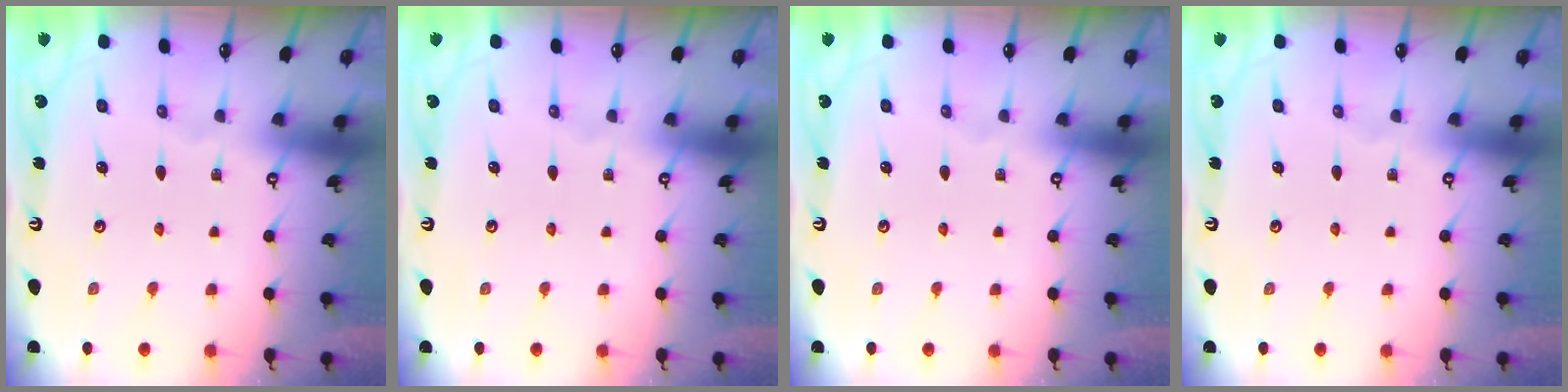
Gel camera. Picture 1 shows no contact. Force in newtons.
{"total": 0.0}
{"total": 0.0}
{"total": 0.0}